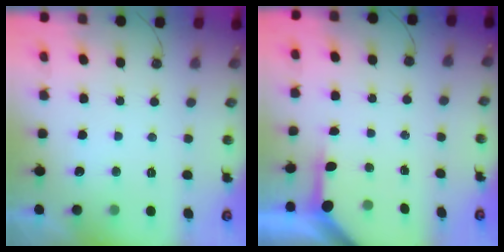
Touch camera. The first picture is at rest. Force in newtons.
{"total": 3.4, "press": 3.4, "slide": 0.4}